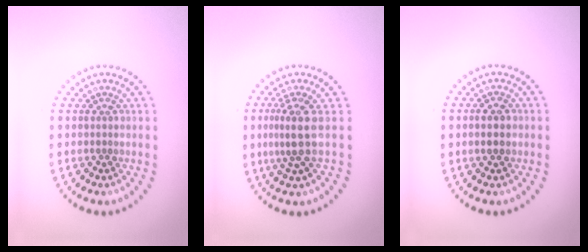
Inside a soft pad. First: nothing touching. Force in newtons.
{"total": 2.9, "press": 2.3, "slide": 1.9}
{"total": 1.7, "press": 1.7, "slide": 0.2}